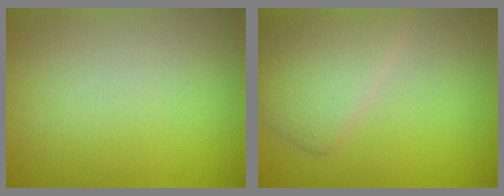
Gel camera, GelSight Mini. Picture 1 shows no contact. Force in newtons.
{"total": 3.7, "press": 3.7, "slide": 0.1}